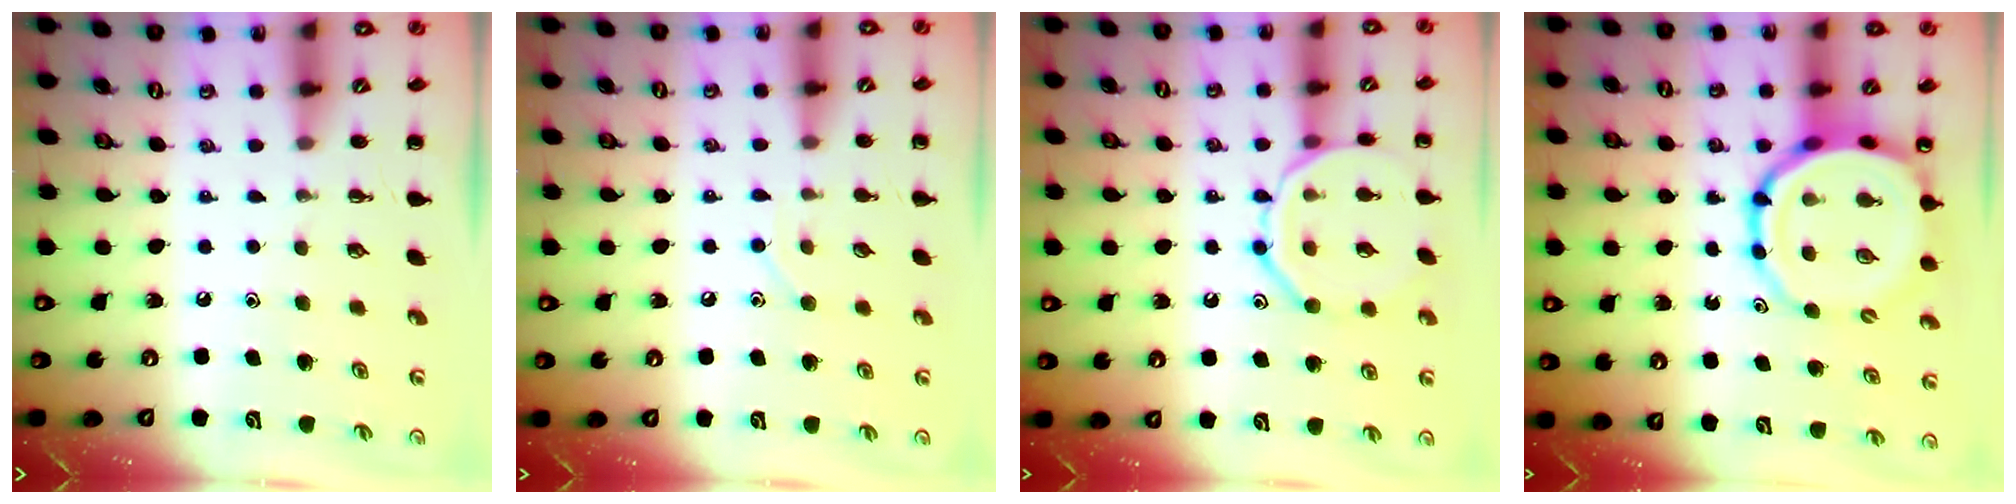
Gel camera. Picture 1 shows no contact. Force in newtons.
{"total": 3.8, "press": 3.7, "slide": 1.1}
{"total": 12.6, "press": 12.6, "slide": 0.5}
{"total": 12.8, "press": 12.4, "slide": 3.3}